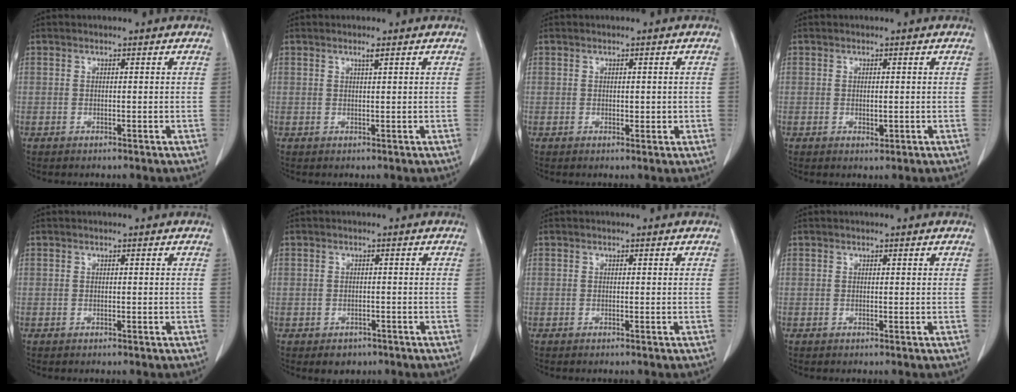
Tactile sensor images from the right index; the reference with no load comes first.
{"total": 0.9, "force": [0.6, -0.1, 0.7], "torque": [-0.015, -0.001, 0.012]}
{"total": 1.3, "force": [0.1, 0.8, 1.0], "torque": [-0.009, 0.001, 0.006]}
{"total": 1.0, "force": [-0.1, 0.5, 0.9], "torque": [-0.013, -0.001, 0.003]}
{"total": 0.0}
{"total": 2.7, "force": [-1.6, 2.0, 0.7], "torque": [-0.004, 0.005, -0.015]}
{"total": 0.0}
{"total": 0.0}